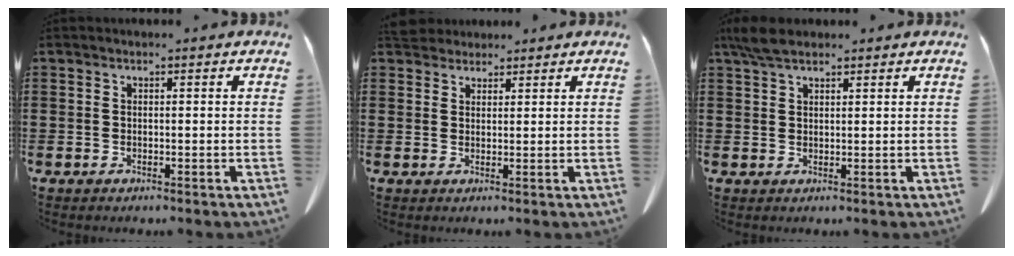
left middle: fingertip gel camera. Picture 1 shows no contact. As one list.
[{"total": 3.5, "force": [3.3, 1.1, 0.7], "torque": [-0.024, -0.004, 0.065]}, {"total": 4.1, "force": [3.0, 1.4, 2.4], "torque": [-0.055, 0.002, 0.059]}]